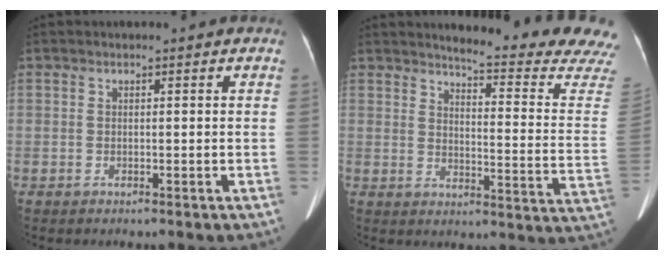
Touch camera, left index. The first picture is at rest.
{"total": 18.3, "force": [17.4, -1.4, 5.6], "torque": [-0.083, -0.141, 0.188]}